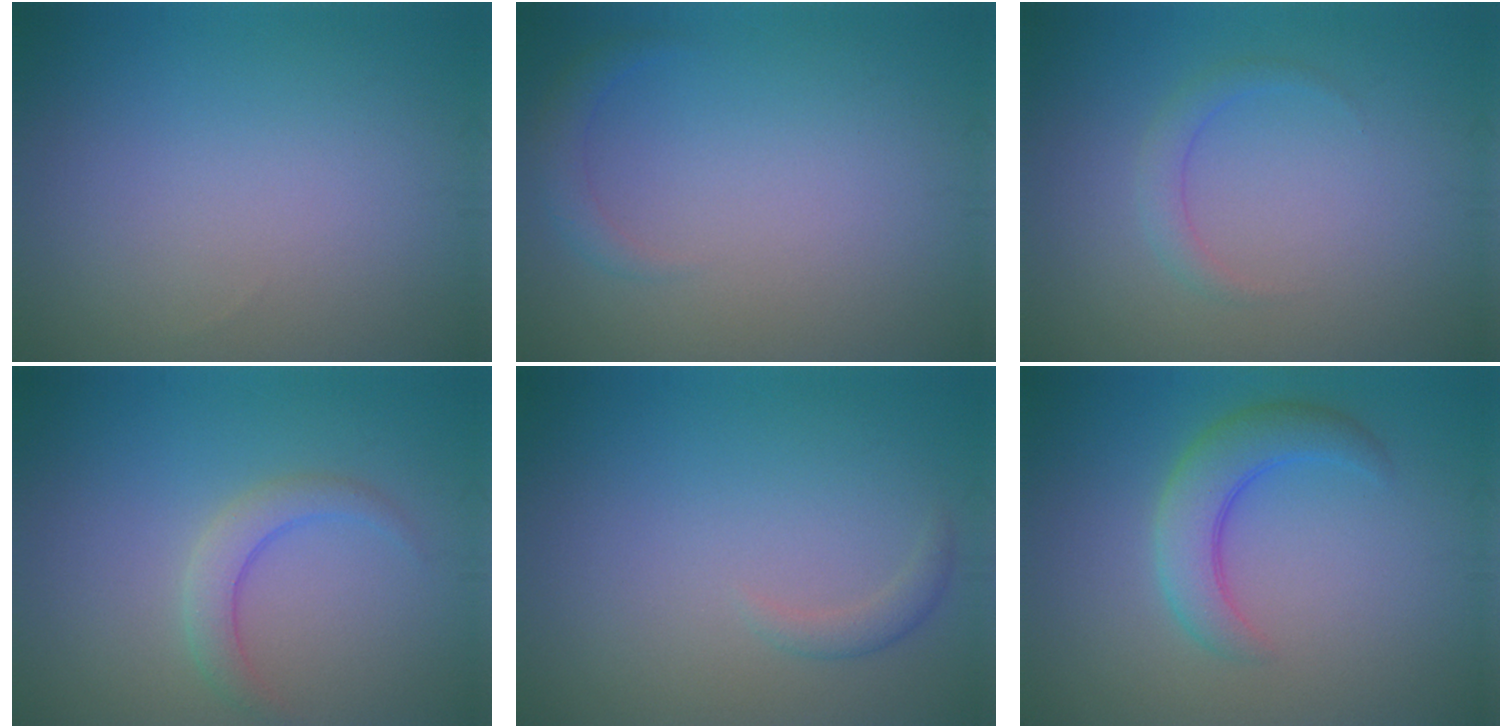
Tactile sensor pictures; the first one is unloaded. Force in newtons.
{"total": 1.5, "press": 1.5, "slide": 0.1}
{"total": 1.5, "press": 1.5, "slide": 0.1}
{"total": 2.4, "press": 2.4, "slide": 0.1}
{"total": 1.1, "press": 1.1, "slide": 0.1}
{"total": 4.2, "press": 4.2, "slide": 0.1}